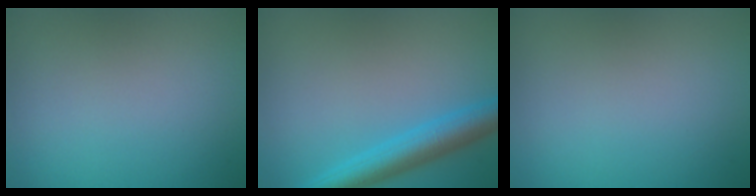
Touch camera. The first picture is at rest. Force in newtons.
{"total": 4.7, "press": 4.7, "slide": 0.4}
{"total": 0.0}